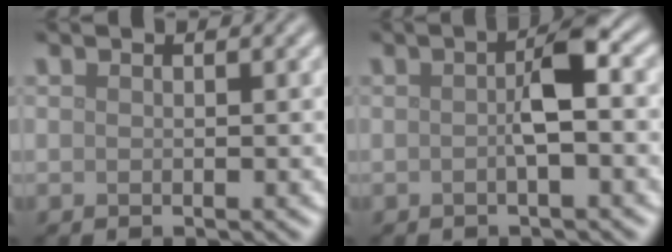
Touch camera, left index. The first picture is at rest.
{"total": 2.9, "force": [-0.1, 0.4, 2.9], "torque": [-0.050, 0.010, -0.005]}